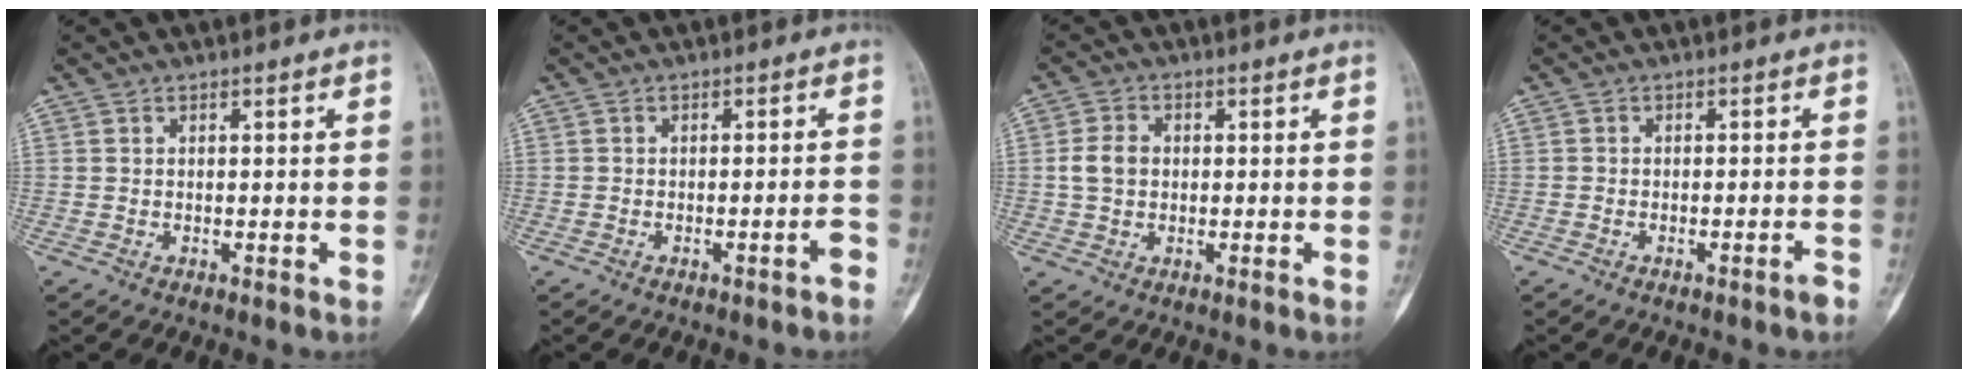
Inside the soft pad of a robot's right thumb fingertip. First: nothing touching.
{"total": 2.0, "force": [-1.4, 0.4, 1.4], "torque": [-0.015, 0.021, -0.020]}
{"total": 4.7, "force": [0.2, 3.7, 2.9], "torque": [-0.046, 0.007, 0.000]}
{"total": 1.6, "force": [-1.3, 0.2, 1.0], "torque": [-0.012, 0.010, -0.020]}